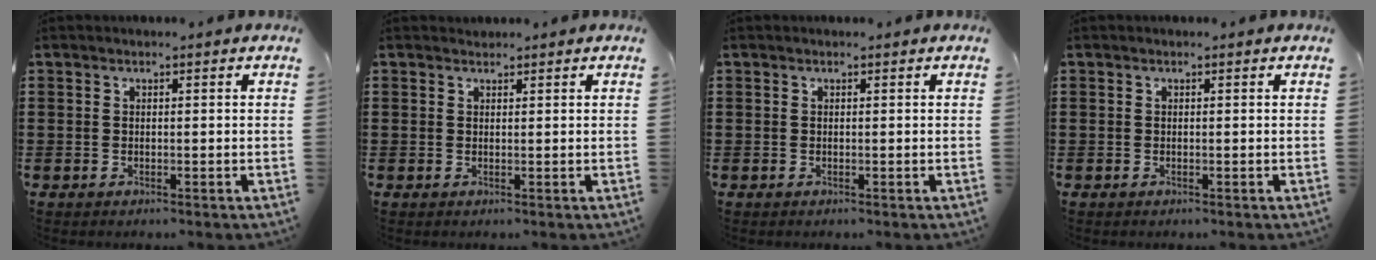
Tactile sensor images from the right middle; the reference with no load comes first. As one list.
[{"total": 0.9, "force": [0.9, 0.1, -0.2], "torque": [0.001, -0.002, 0.018]}, {"total": 0.0}, {"total": 0.0}]